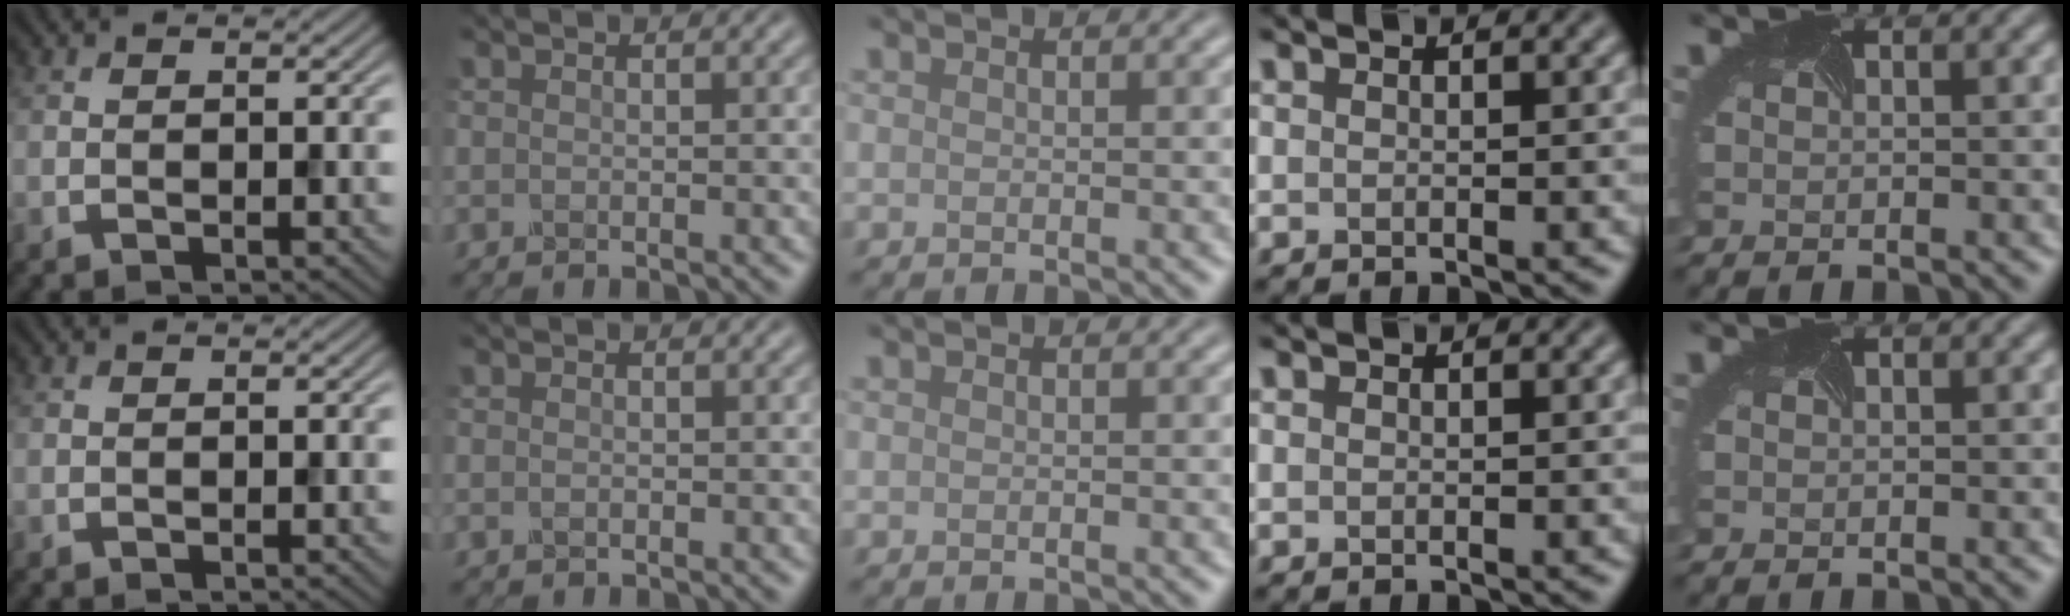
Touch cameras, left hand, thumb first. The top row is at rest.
{}